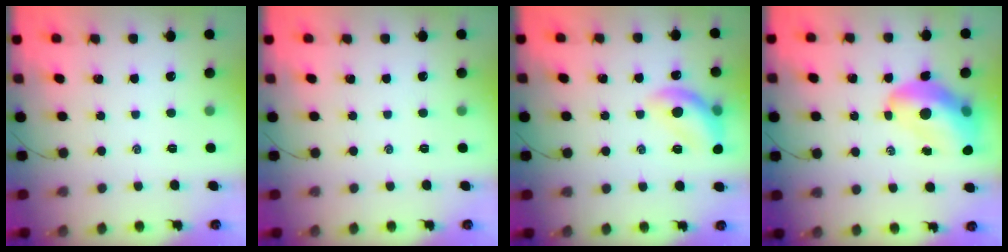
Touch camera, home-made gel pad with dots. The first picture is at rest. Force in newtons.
{"total": 0.0}
{"total": 12.9, "press": 12.8, "slide": 1.7}
{"total": 14.6, "press": 14.0, "slide": 4.0}